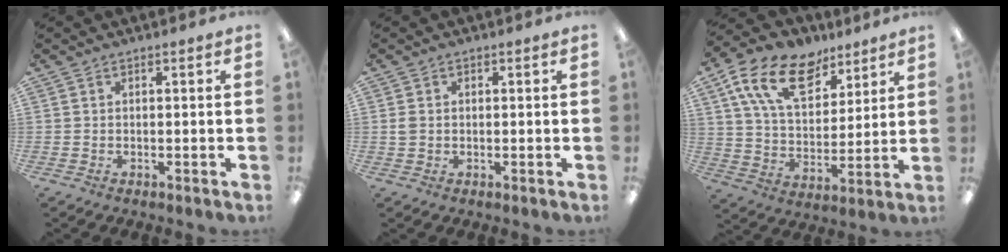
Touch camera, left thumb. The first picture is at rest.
{"total": 1.6, "force": [0.1, 1.3, 1.0], "torque": [-0.022, 0.003, 0.002]}
{"total": 17.6, "force": [10.4, 9.9, 10.1], "torque": [-0.184, -0.036, 0.191]}